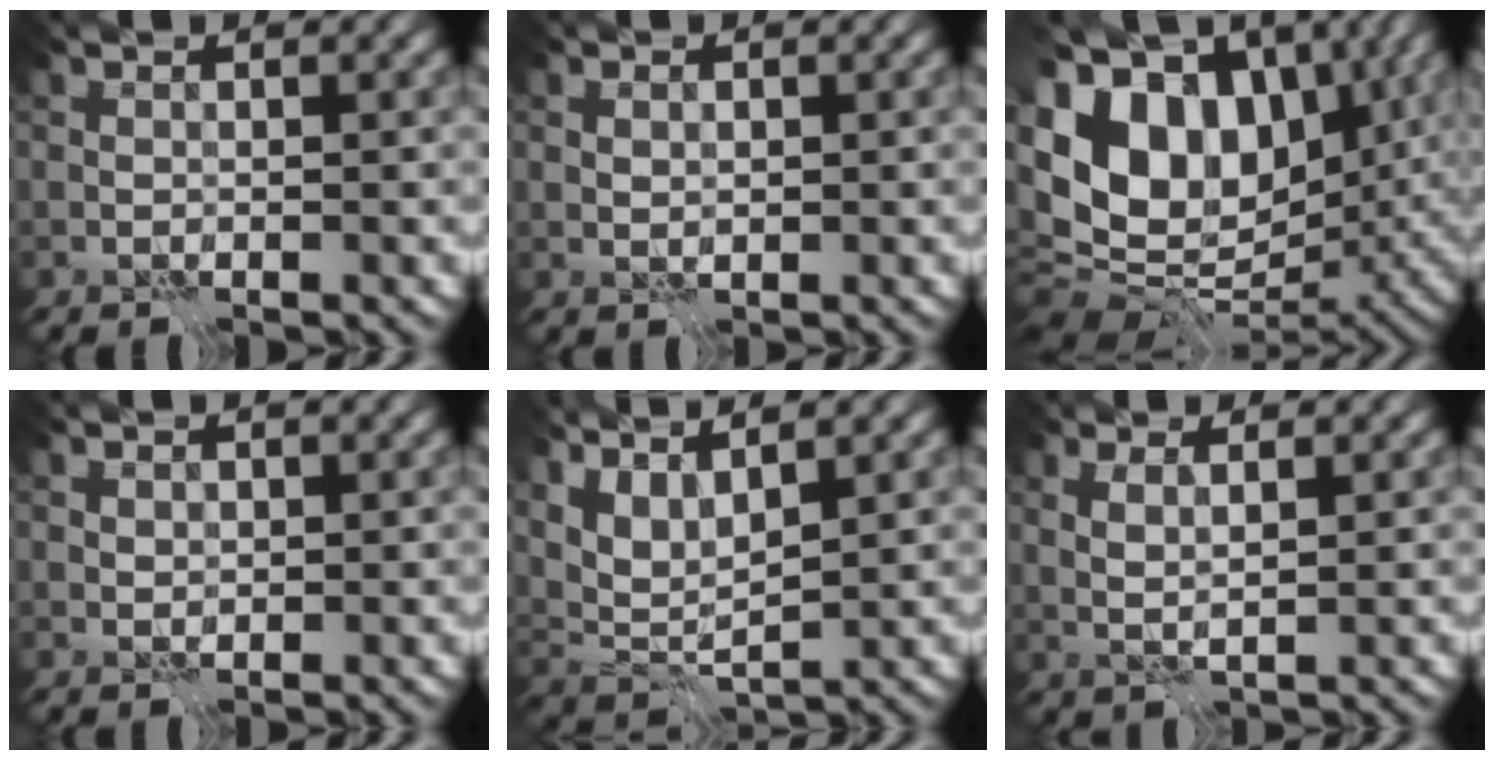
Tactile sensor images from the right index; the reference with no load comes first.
{"total": 1.0, "force": [0.3, 0.6, 0.7], "torque": [-0.013, 0.001, 0.009]}
{"total": 15.1, "force": [3.2, 10.1, 10.8], "torque": [-0.213, 0.025, 0.057]}
{"total": 0.7, "force": [0.4, 0.6, 0.2], "torque": [-0.004, -0.001, 0.007]}
{"total": 4.3, "force": [3.0, 1.3, 2.8], "torque": [-0.065, -0.005, 0.067]}
{"total": 1.8, "force": [0.8, 0.1, 1.6], "torque": [-0.036, 0.003, 0.020]}